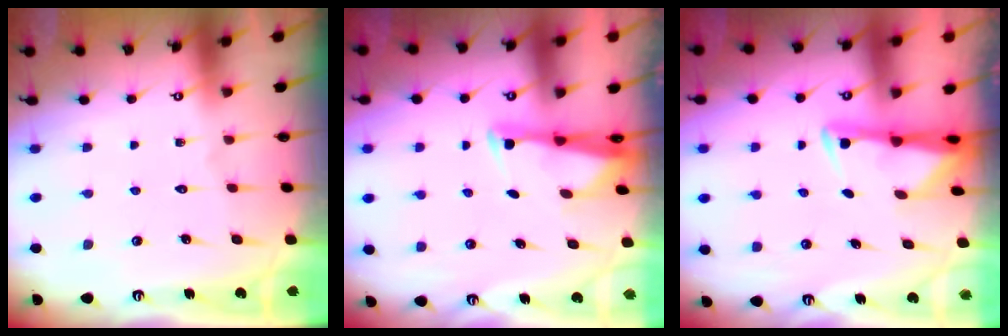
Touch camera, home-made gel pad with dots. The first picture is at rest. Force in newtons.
{"total": 2.7, "press": 2.6, "slide": 0.7}
{"total": 3.0, "press": 2.9, "slide": 0.5}